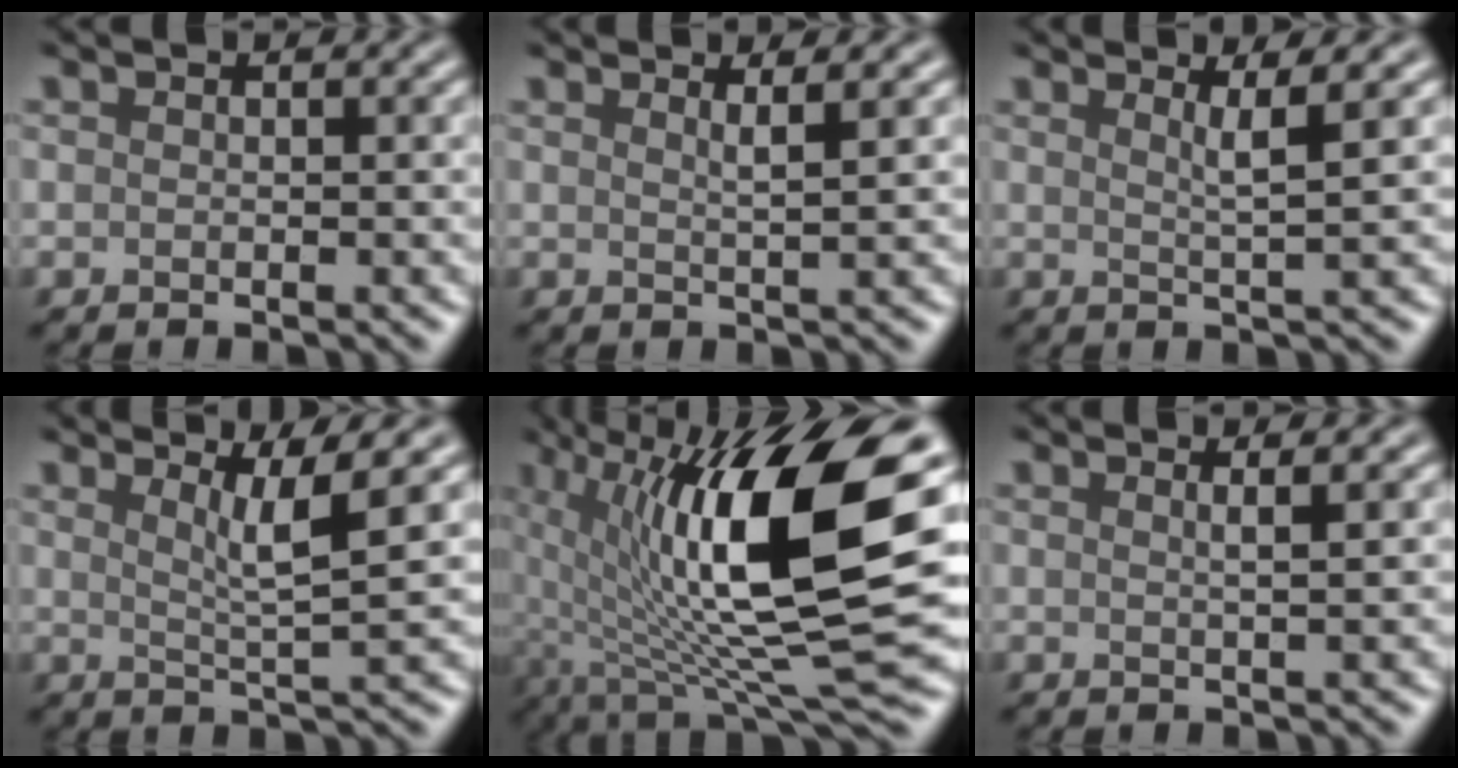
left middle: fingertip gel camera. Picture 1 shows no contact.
{"total": 1.6, "force": [0.9, 0.2, 1.2], "torque": [-0.017, 0.006, 0.014]}
{"total": 2.3, "force": [1.2, 0.2, 2.0], "torque": [-0.033, 0.005, 0.023]}
{"total": 3.5, "force": [1.5, 0.2, 3.2], "torque": [-0.053, -0.002, 0.036]}
{"total": 14.1, "force": [1.8, 4.5, 13.2], "torque": [-0.220, -0.018, 0.038]}
{"total": 2.0, "force": [1.0, 0.7, 1.6], "torque": [-0.012, 0.011, -0.007]}